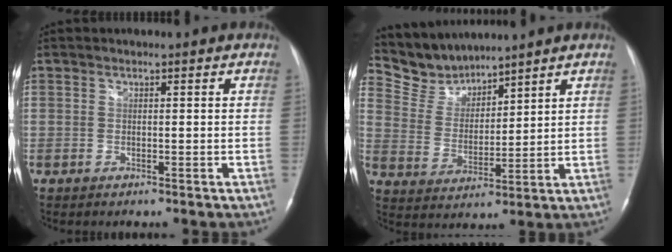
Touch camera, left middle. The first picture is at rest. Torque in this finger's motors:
{"motor_torque": [-0.02, -0.50, -0.12, -0.02]}